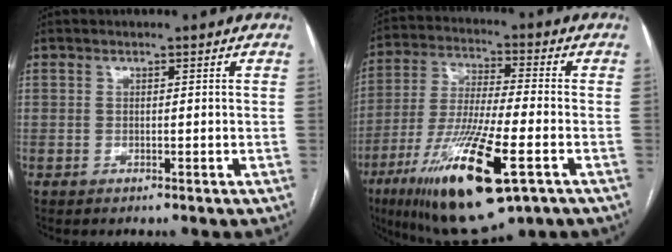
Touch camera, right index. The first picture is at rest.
{"total": 19.5, "force": [-9.0, 3.9, 16.8], "torque": [-0.333, -0.034, -0.151]}